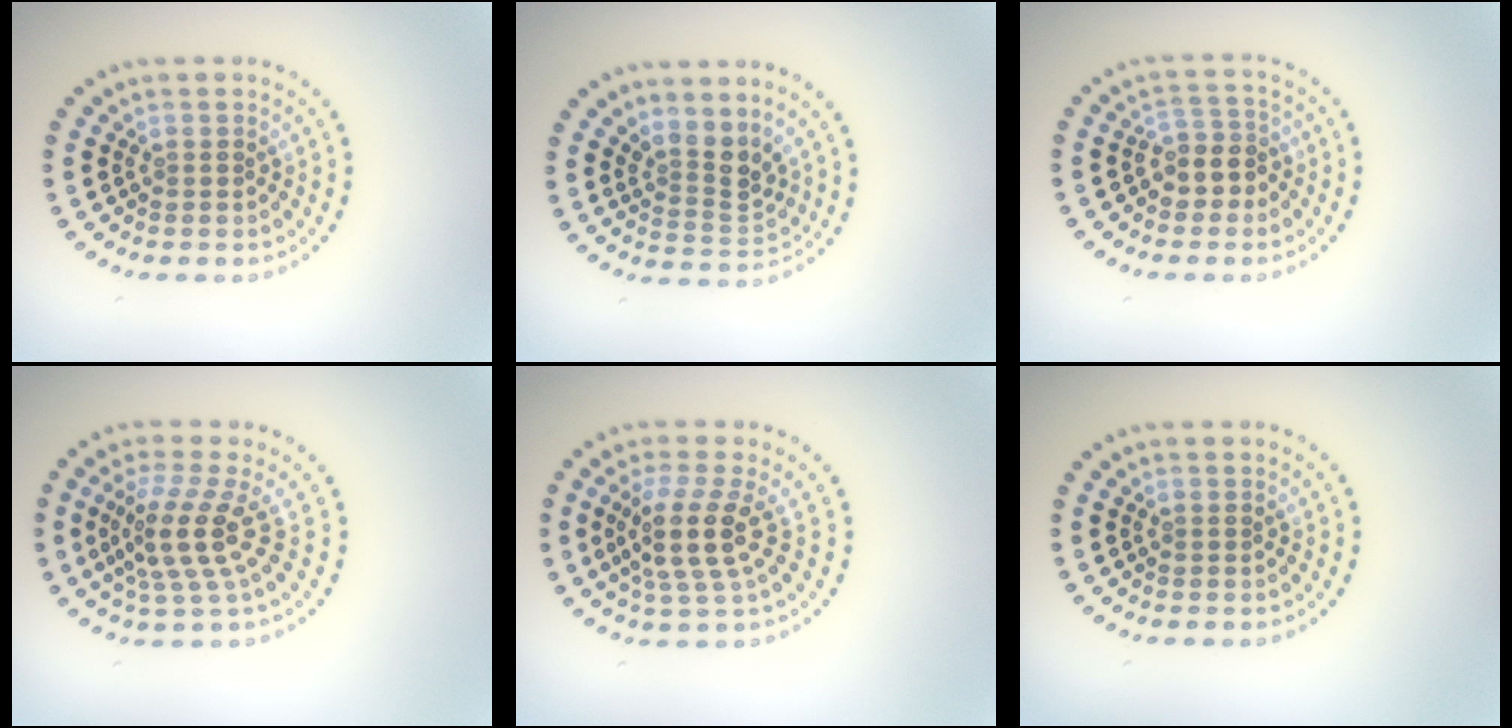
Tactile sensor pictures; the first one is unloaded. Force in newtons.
{"total": 2.9, "press": 2.1, "slide": 2.0}
{"total": 2.7, "press": 2.4, "slide": 1.2}
{"total": 4.0, "press": 3.0, "slide": 2.7}
{"total": 4.0, "press": 3.1, "slide": 2.5}
{"total": 0.0}